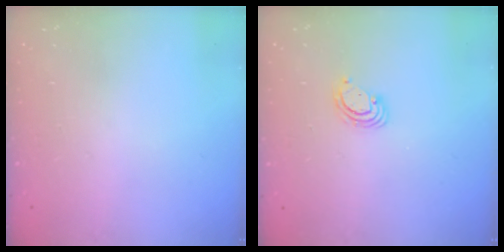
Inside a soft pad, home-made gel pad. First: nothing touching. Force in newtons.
{"total": 2.4, "press": 2.4, "slide": 0.2}